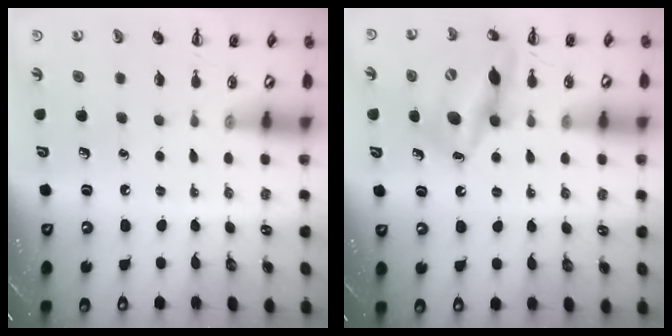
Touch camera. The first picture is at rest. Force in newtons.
{"total": 16.0, "press": 15.7, "slide": 3.1}